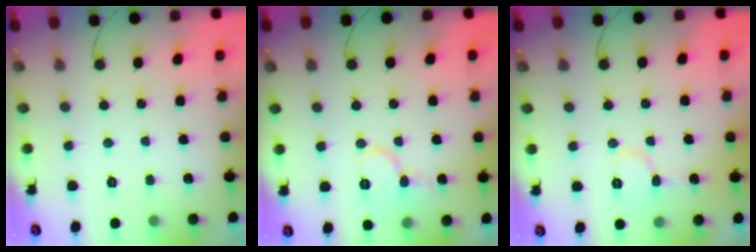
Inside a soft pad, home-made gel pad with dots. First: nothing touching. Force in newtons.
{"total": 8.8, "press": 8.7, "slide": 0.7}
{"total": 5.8, "press": 5.7, "slide": 0.6}